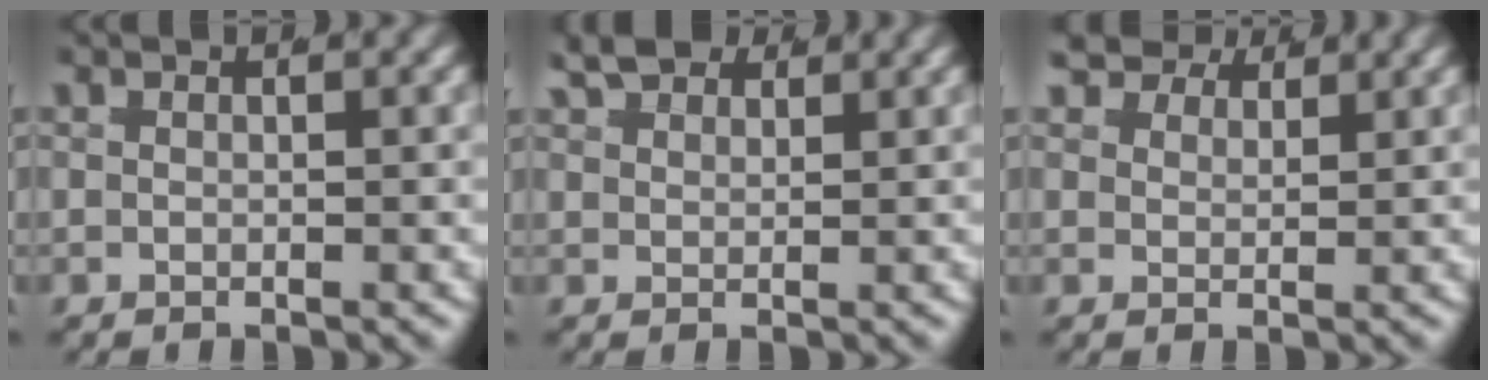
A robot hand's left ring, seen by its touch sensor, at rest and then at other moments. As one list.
[{"total": 2.2, "force": [1.9, 0.7, 0.7], "torque": [-0.016, -0.004, 0.036]}, {"total": 4.6, "force": [3.6, 2.1, 1.8], "torque": [-0.029, 0.004, 0.055]}]